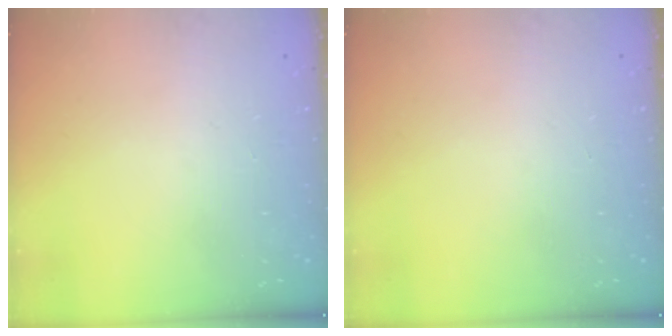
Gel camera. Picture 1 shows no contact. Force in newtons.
{"total": 0.0}